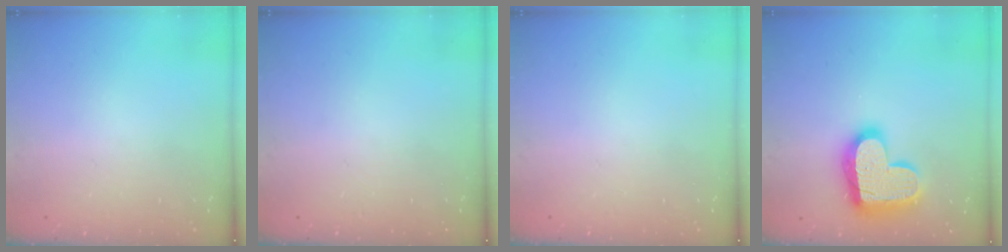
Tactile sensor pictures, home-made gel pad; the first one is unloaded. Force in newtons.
{"total": 0.0}
{"total": 0.0}
{"total": 17.9, "press": 17.9, "slide": 1.4}